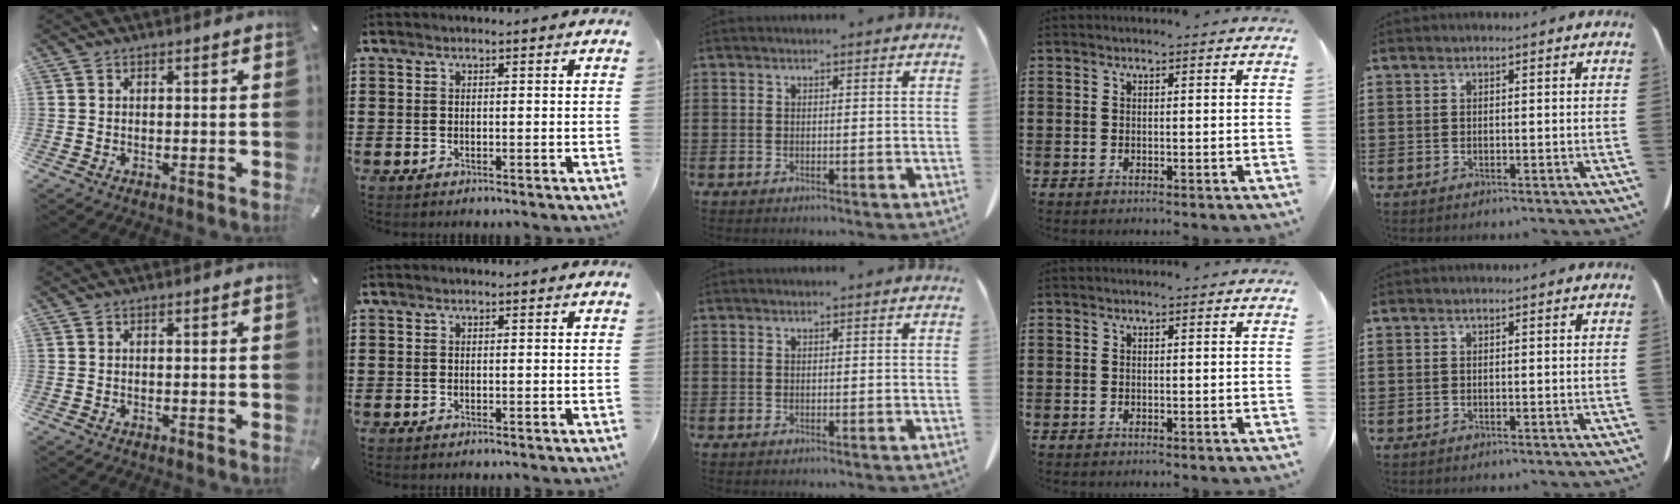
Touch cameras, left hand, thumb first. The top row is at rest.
{}